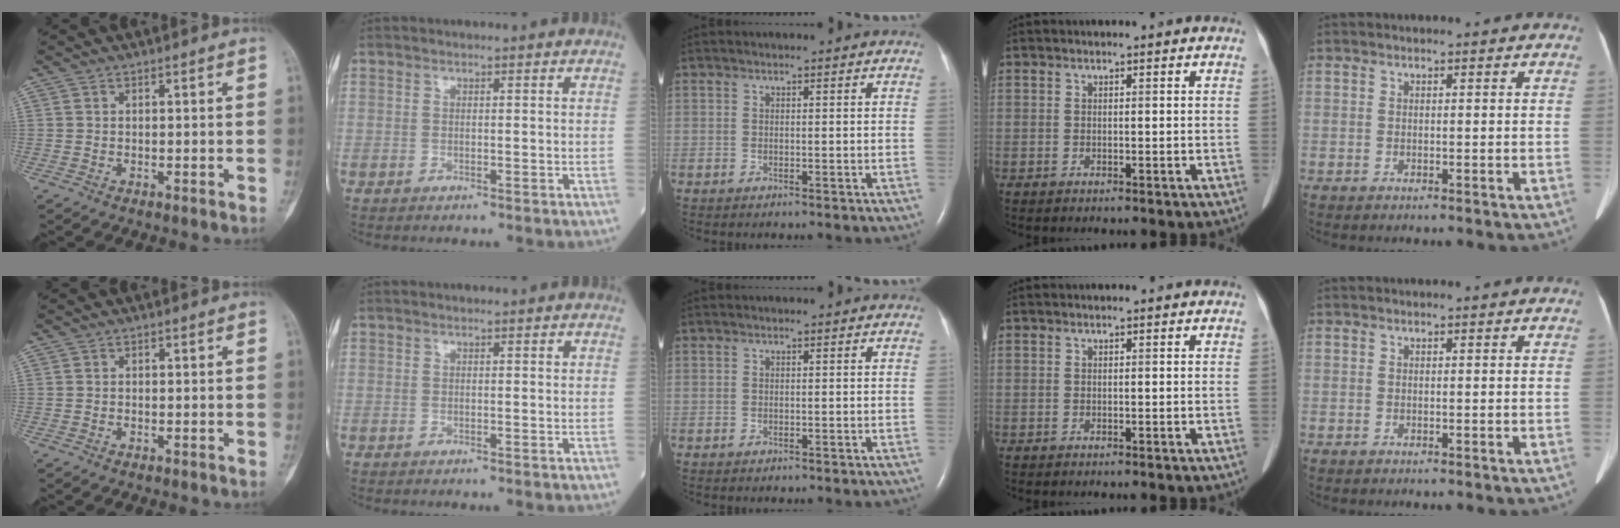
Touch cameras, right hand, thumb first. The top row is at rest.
{"middle": {"total": 0.7, "force": [-0.5, 0.3, 0.3], "torque": [-0.011, 0.000, -0.005]}}